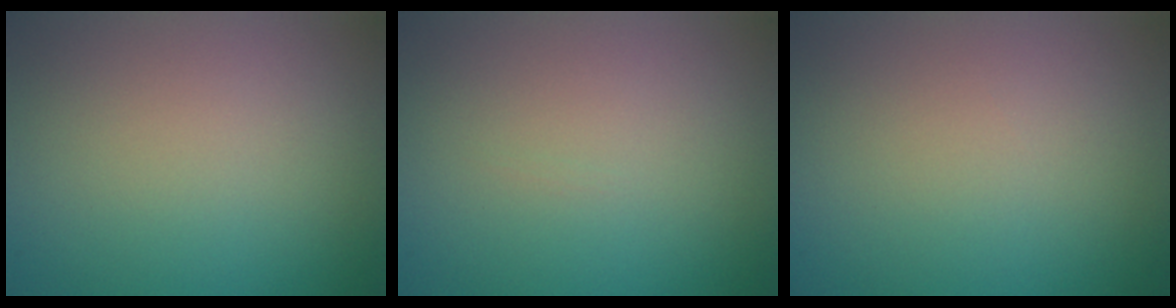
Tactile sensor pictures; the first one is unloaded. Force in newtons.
{"total": 0.0}
{"total": 0.0}